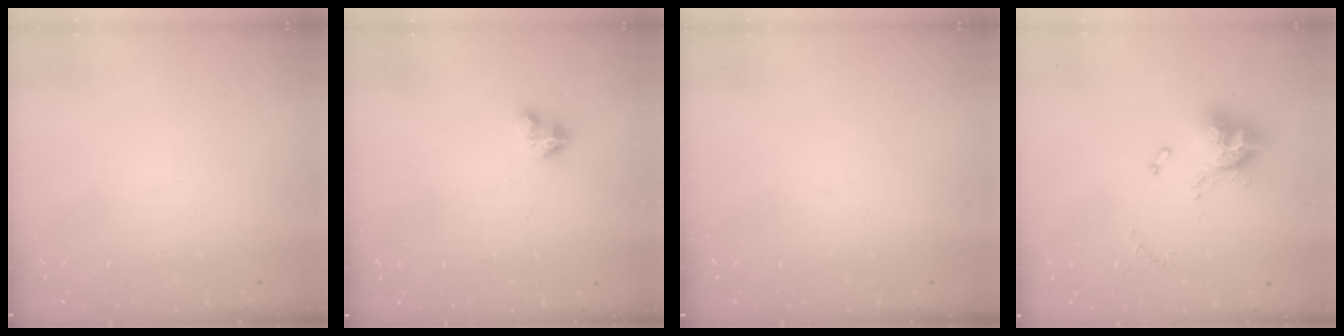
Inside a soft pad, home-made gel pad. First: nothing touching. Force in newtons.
{"total": 2.8, "press": 2.8, "slide": 0.2}
{"total": 0.0}
{"total": 12.6, "press": 12.5, "slide": 1.4}